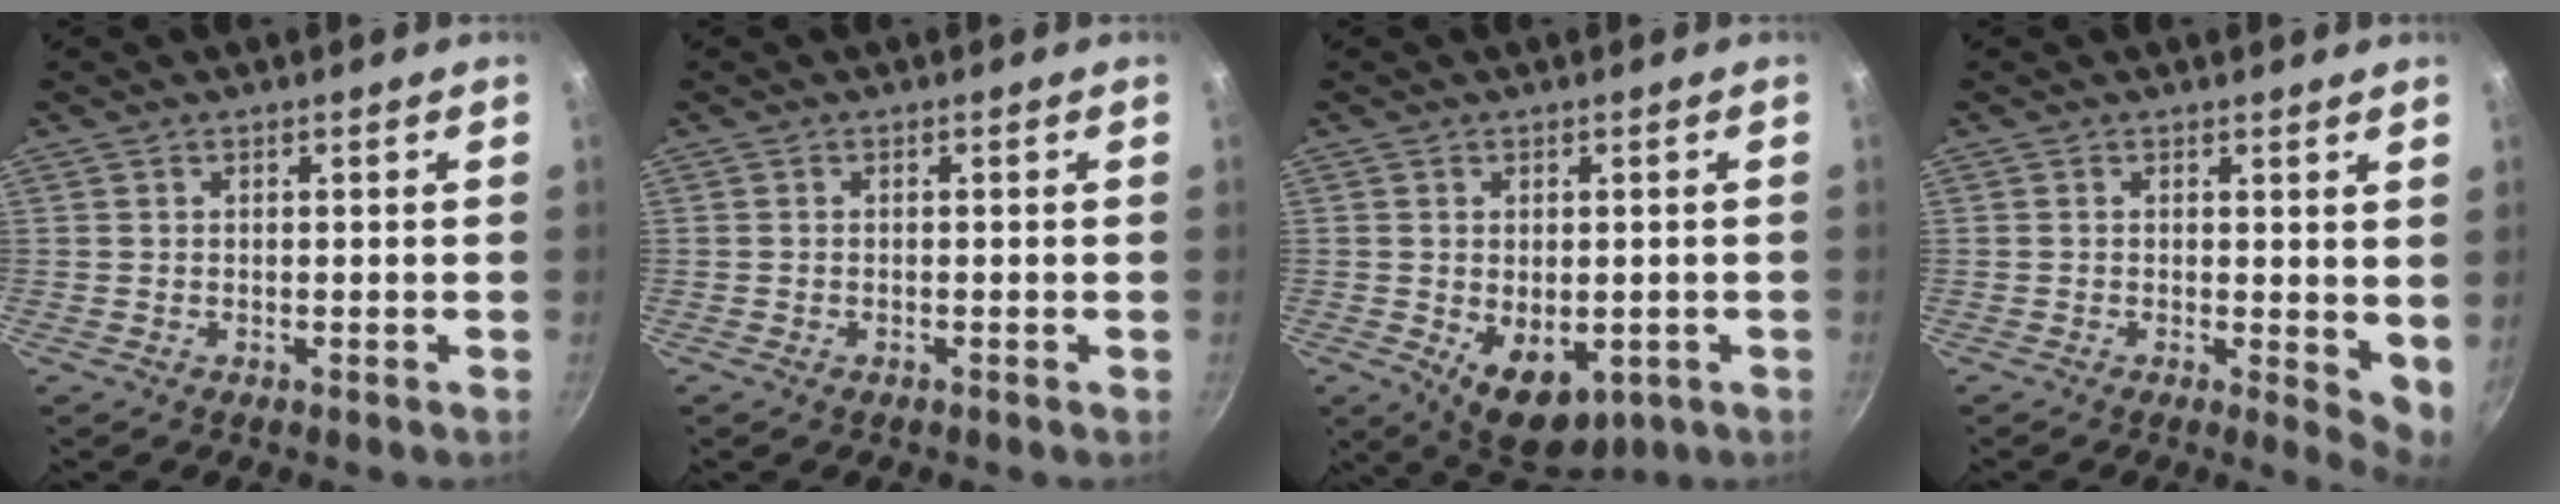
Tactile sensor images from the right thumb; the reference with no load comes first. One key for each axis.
{"total": 0.7, "fx": -0.4, "fy": 0.4, "fz": 0.4, "tx": -0.007, "ty": 0.001, "tz": -0.008}
{"total": 9.9, "fx": -2.3, "fy": 6.3, "fz": 7.4, "tx": -0.083, "ty": -0.008, "tz": -0.014}
{"total": 4.8, "fx": 0.7, "fy": 2.0, "fz": 4.3, "tx": -0.053, "ty": -0.008, "tz": 0.010}